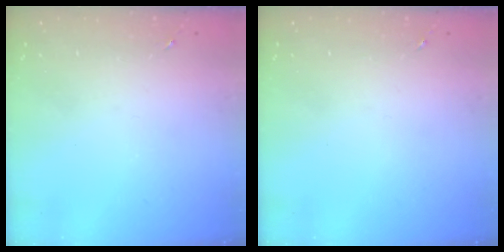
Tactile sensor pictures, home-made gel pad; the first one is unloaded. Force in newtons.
{"total": 0.0}